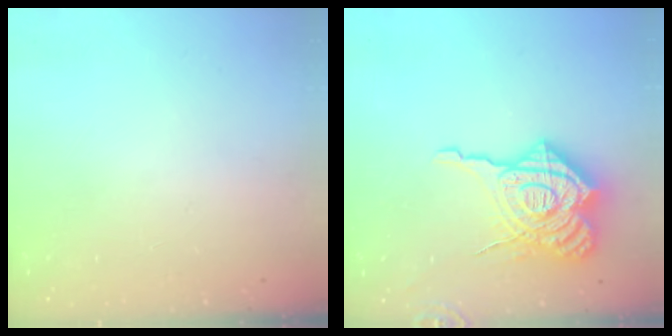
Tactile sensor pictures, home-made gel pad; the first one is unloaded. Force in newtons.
{"total": 23.6, "press": 23.4, "slide": 2.7}